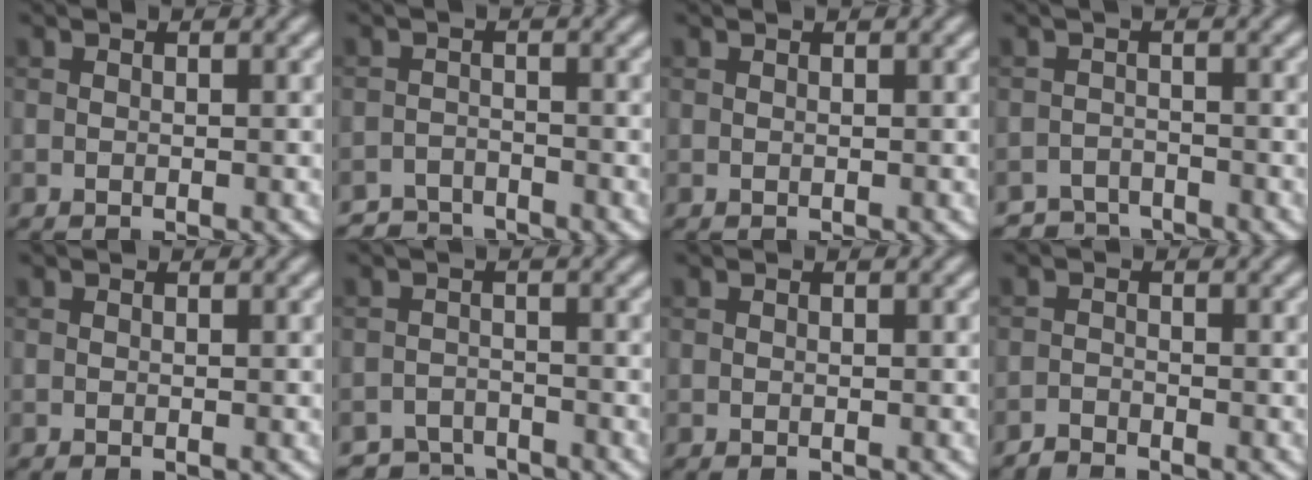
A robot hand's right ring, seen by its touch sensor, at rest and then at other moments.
{"total": 2.9, "force": [-2.8, 0.5, -0.1], "torque": [0.007, 0.000, -0.057]}
{"total": 0.0}
{"total": 2.8, "force": [-2.8, 0.6, -0.1], "torque": [0.008, -0.002, -0.054]}
{"total": 0.0}
{"total": 3.0, "force": [-2.9, 0.8, 0.0], "torque": [0.007, -0.004, -0.055]}
{"total": 0.0}
{"total": 1.3, "force": [-1.2, 0.2, 0.0], "torque": [0.002, 0.000, -0.029]}